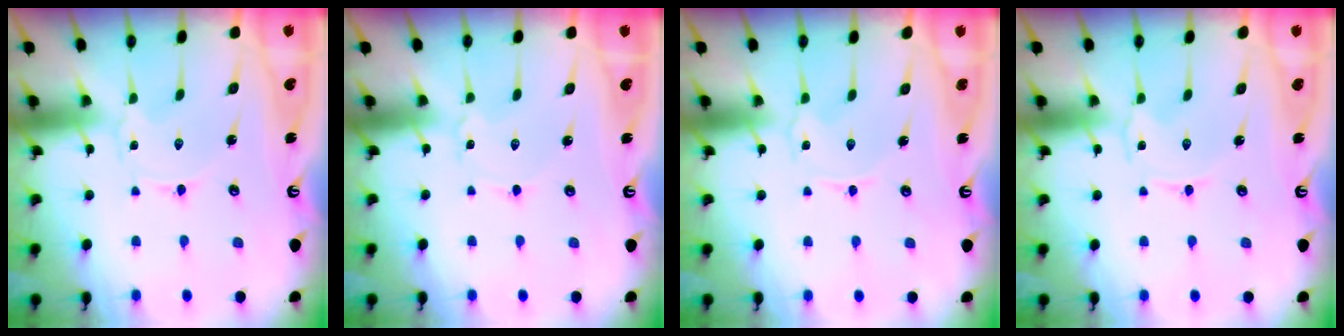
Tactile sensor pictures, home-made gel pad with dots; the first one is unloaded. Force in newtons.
{"total": 2.7, "press": 2.7, "slide": 0.2}
{"total": 0.8, "press": 0.7, "slide": 0.3}
{"total": 0.0}